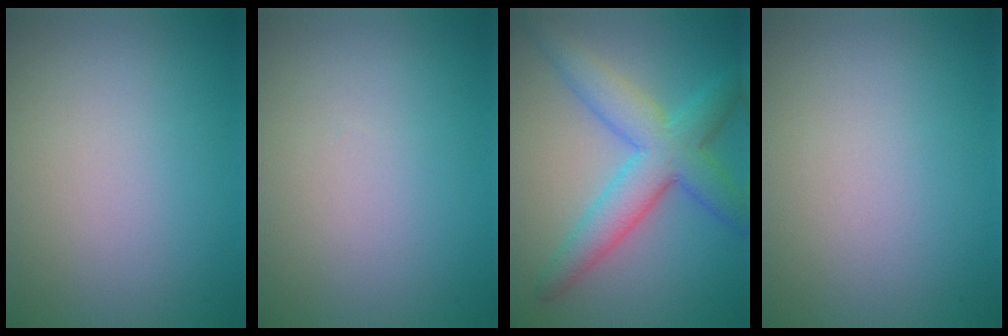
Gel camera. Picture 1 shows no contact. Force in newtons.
{"total": 0.0}
{"total": 6.3, "press": 6.3, "slide": 0.1}
{"total": 0.0}